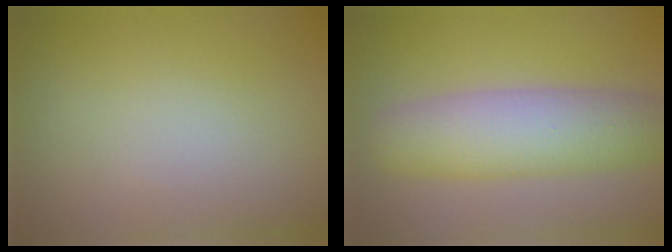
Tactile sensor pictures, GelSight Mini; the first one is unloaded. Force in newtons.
{"total": 6.9, "press": 6.9, "slide": 0.3}